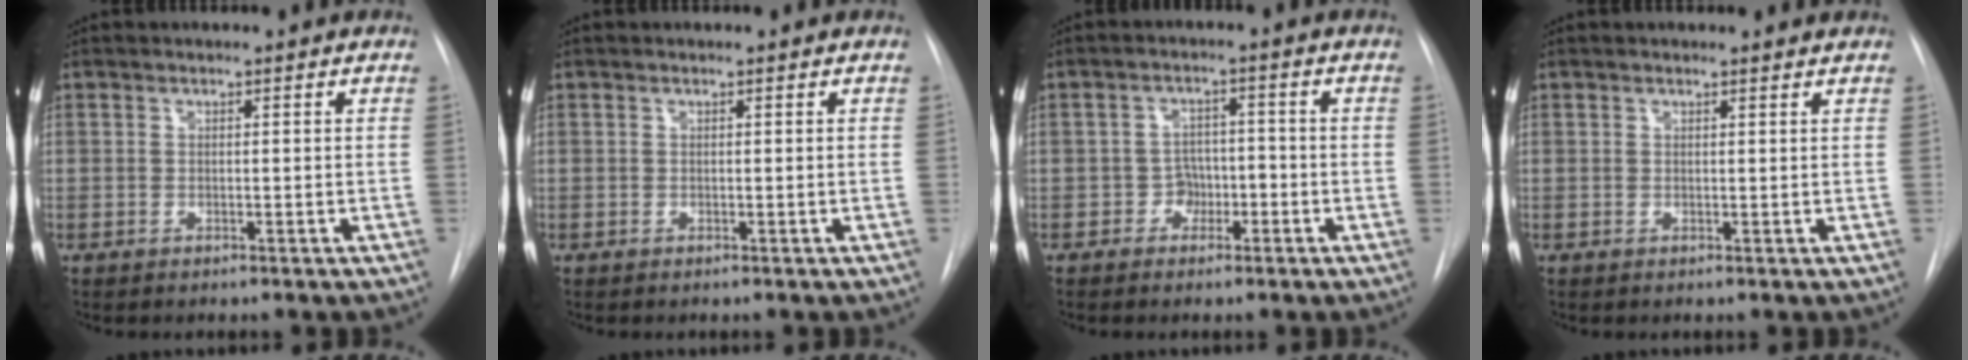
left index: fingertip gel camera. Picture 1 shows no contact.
{"total": 0.0}
{"total": 3.1, "force": [-1.6, 2.4, 1.1], "torque": [-0.009, 0.007, -0.027]}
{"total": 1.7, "force": [1.7, 0.2, 0.2], "torque": [-0.010, -0.001, 0.014]}